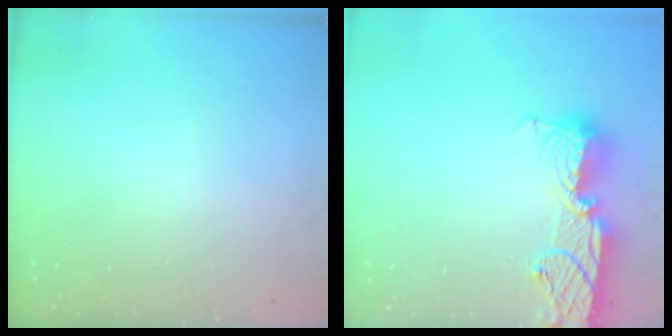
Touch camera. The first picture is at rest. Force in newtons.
{"total": 17.0, "press": 16.3, "slide": 4.7}